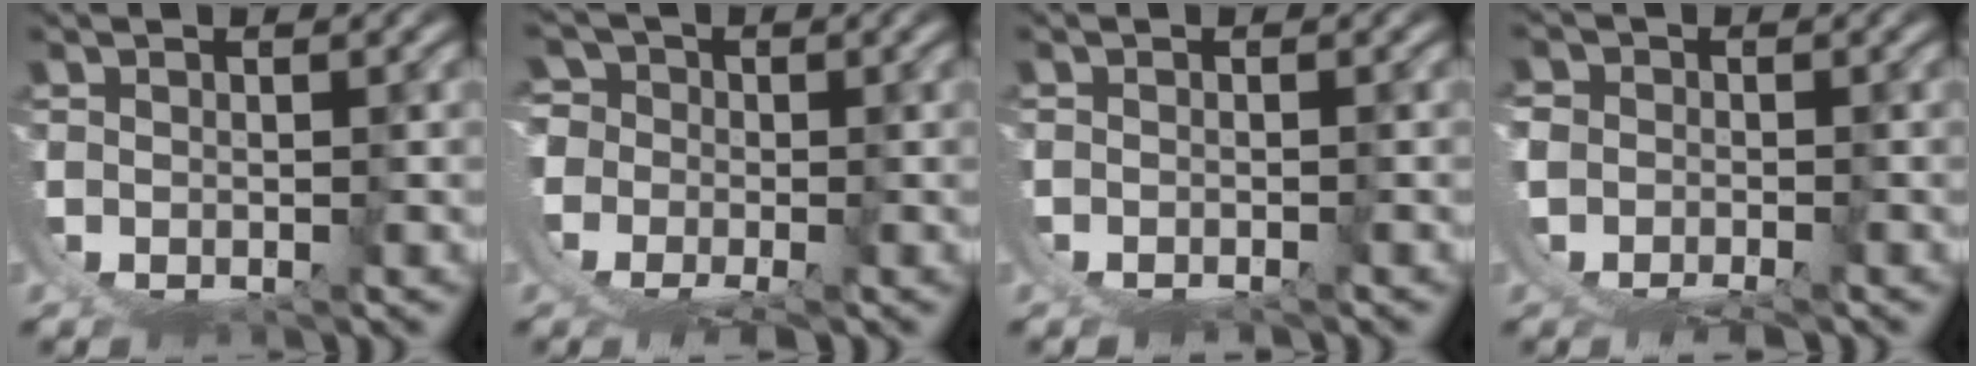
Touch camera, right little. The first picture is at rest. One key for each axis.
{"total": 11.4, "fx": -2.1, "fy": 9.9, "fz": 5.3, "tx": -0.124, "ty": -0.045, "tz": -0.033}
{"total": 2.0, "fx": -1.8, "fy": 0.5, "fz": 0.5, "tx": -0.004, "ty": -0.016, "tz": -0.025}
{"total": 5.5, "fx": -3.1, "fy": 4.0, "fz": 2.2, "tx": -0.043, "ty": -0.027, "tz": -0.051}